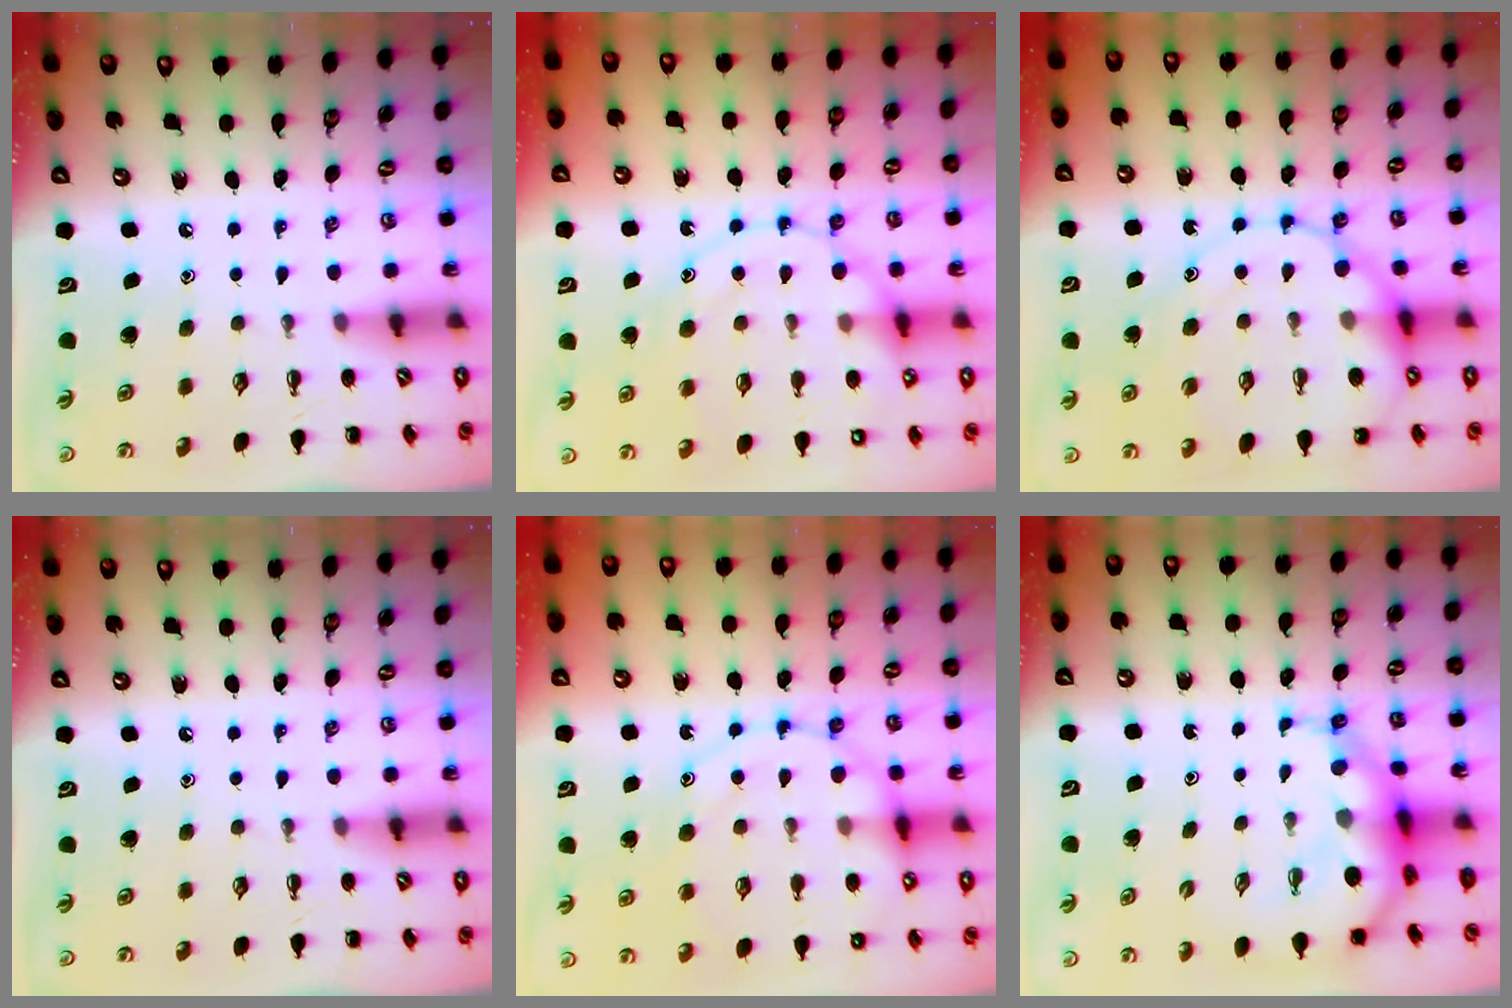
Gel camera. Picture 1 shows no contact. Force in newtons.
{"total": 15.4, "press": 15.4, "slide": 1.5}
{"total": 17.6, "press": 17.3, "slide": 2.9}
{"total": 0.0}
{"total": 15.7, "press": 15.6, "slide": 1.7}
{"total": 7.2, "press": 6.8, "slide": 2.1}